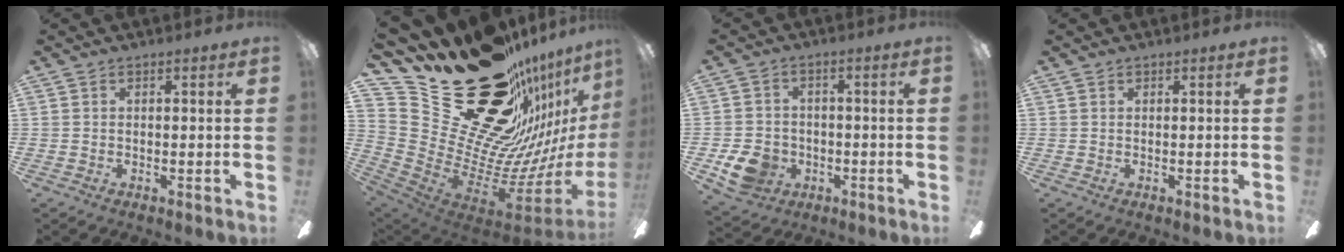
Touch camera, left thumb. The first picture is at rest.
{"total": 33.1, "force": [20.3, 18.8, 18.2], "torque": [-0.214, -0.189, 0.437]}
{"total": 8.8, "force": [-3.6, 7.0, 4.0], "torque": [-0.094, 0.023, -0.065]}
{"total": 0.0}